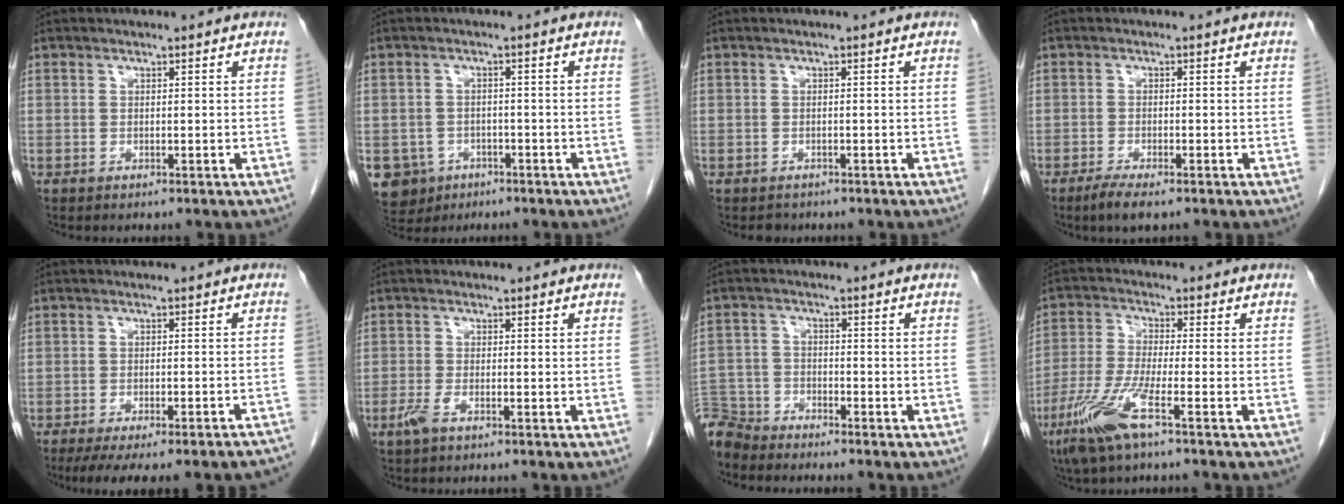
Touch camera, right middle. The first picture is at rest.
{"total": 6.5, "force": [-3.3, 5.5, 0.9], "torque": [-0.023, 0.005, -0.045]}
{"total": 1.1, "force": [-0.9, 0.6, 0.0], "torque": [-0.007, -0.001, -0.013]}
{"total": 3.2, "force": [-2.3, 0.5, 2.2], "torque": [-0.046, -0.007, -0.040]}
{"total": 16.0, "force": [-14.2, 1.3, 7.2], "torque": [-0.064, -0.007, -0.175]}
{"total": 2.3, "force": [-1.4, 0.6, 1.7], "torque": [-0.044, -0.003, -0.031]}
{"total": 6.3, "force": [-6.1, 1.6, 0.0], "torque": [0.001, -0.005, -0.122]}
{"total": 8.7, "force": [-4.9, 0.4, 7.1], "torque": [-0.161, -0.016, -0.099]}